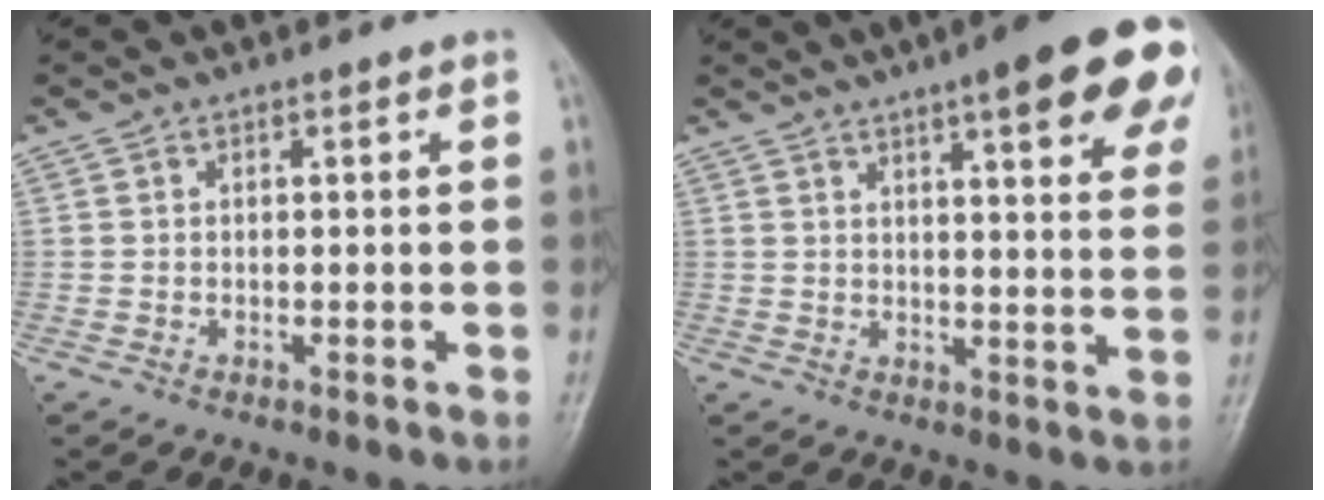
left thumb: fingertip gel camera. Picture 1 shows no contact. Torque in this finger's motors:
{"motor_torque": [1.95, 1.19, 2.05, -0.72, 0.32]}